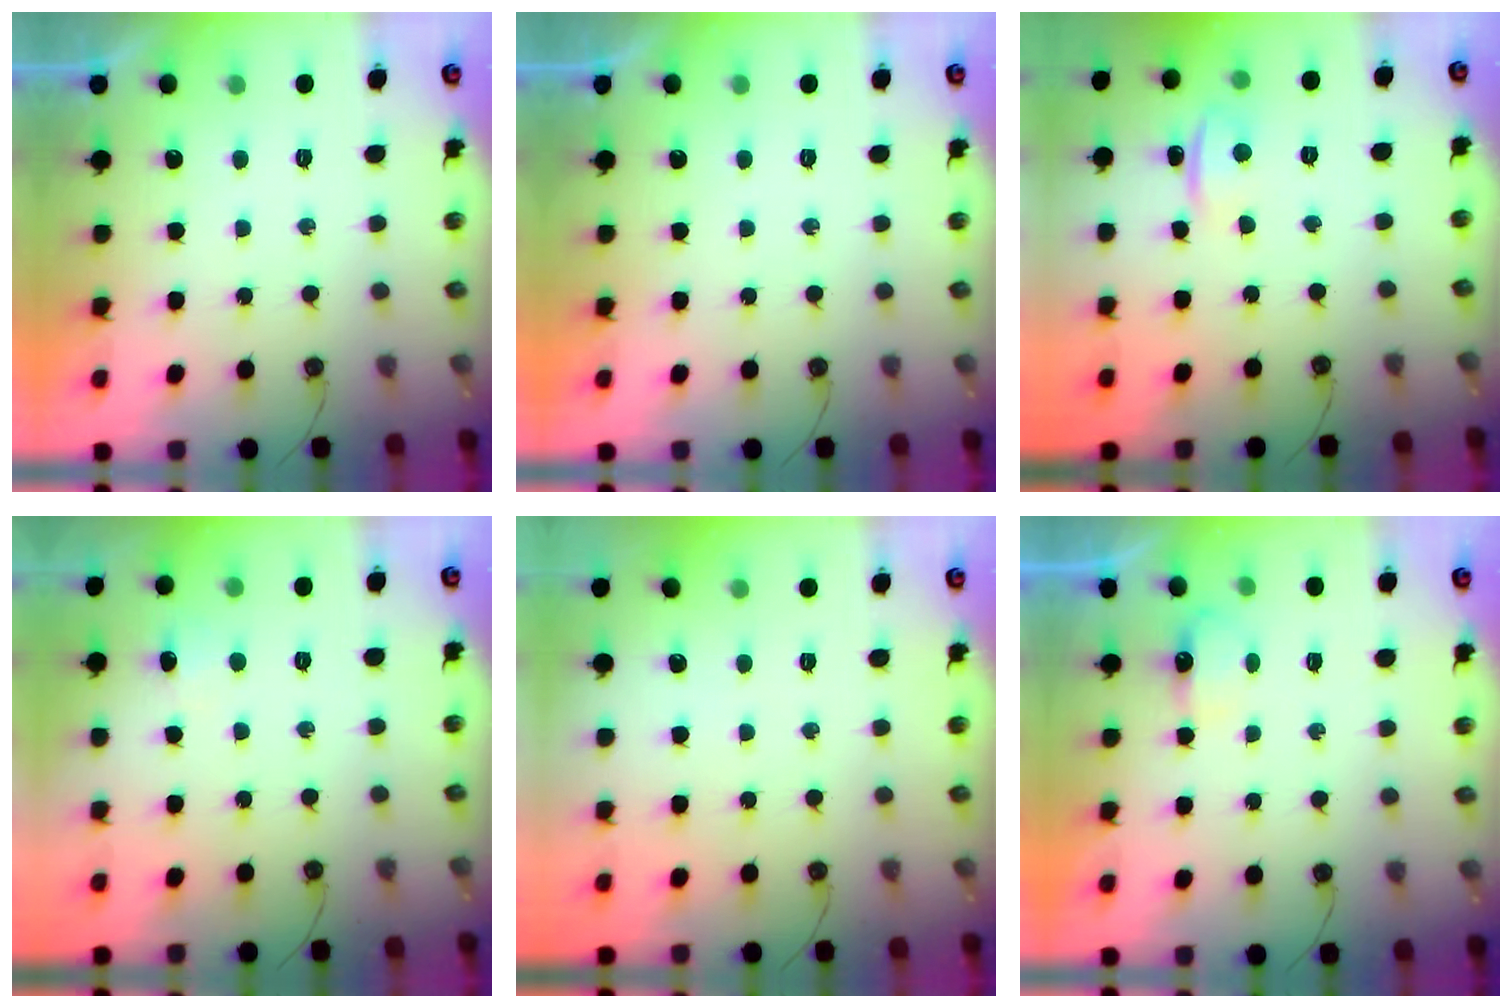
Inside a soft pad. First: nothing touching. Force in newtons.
{"total": 0.0}
{"total": 1.5, "press": 1.3, "slide": 0.7}
{"total": 5.7, "press": 4.7, "slide": 3.2}
{"total": 0.0}
{"total": 4.3, "press": 4.2, "slide": 0.7}